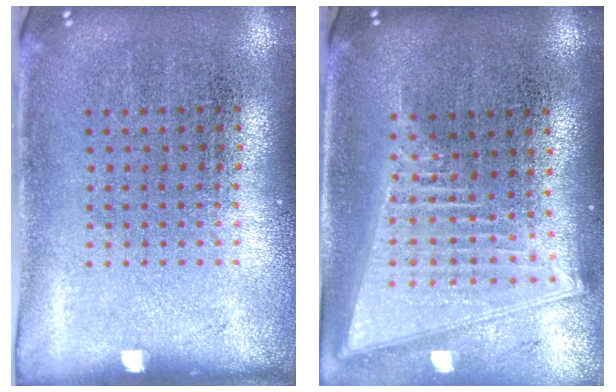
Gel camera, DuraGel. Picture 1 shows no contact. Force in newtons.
{"total": 2.1, "press": 1.7, "slide": 1.2}